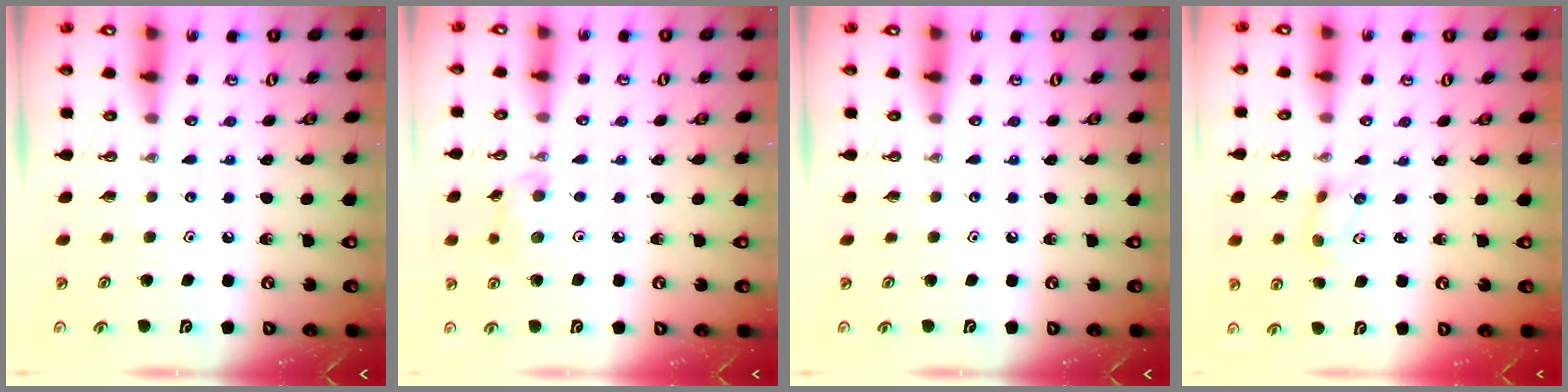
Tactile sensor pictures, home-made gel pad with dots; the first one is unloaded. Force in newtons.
{"total": 5.3, "press": 5.1, "slide": 1.5}
{"total": 0.0}
{"total": 3.4, "press": 3.1, "slide": 1.4}